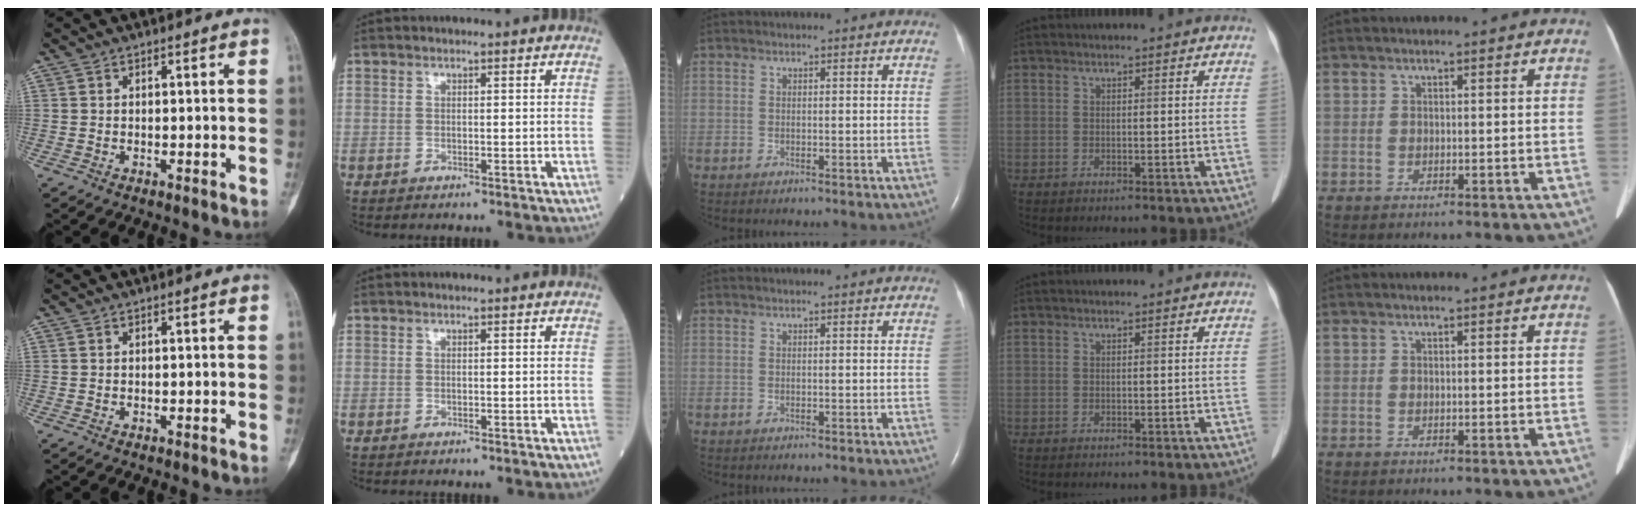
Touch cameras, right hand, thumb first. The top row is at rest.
{}